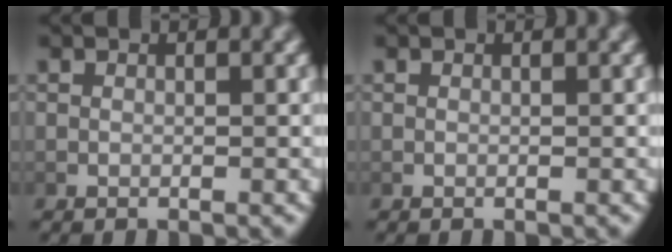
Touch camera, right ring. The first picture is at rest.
{"total": 0.0}